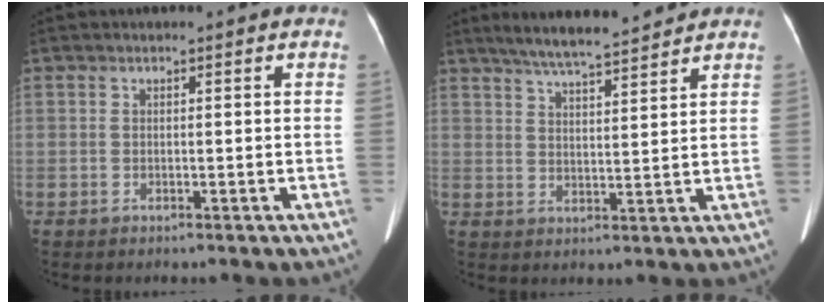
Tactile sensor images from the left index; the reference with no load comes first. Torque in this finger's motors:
{"motor_torque": [0.47, -0.55, 0.01, 0.03]}